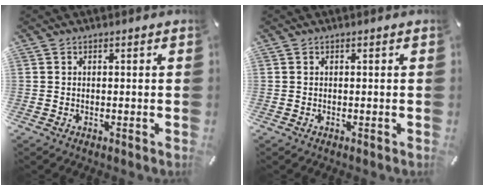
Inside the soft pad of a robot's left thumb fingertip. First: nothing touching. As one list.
[{"total": 0.0}]